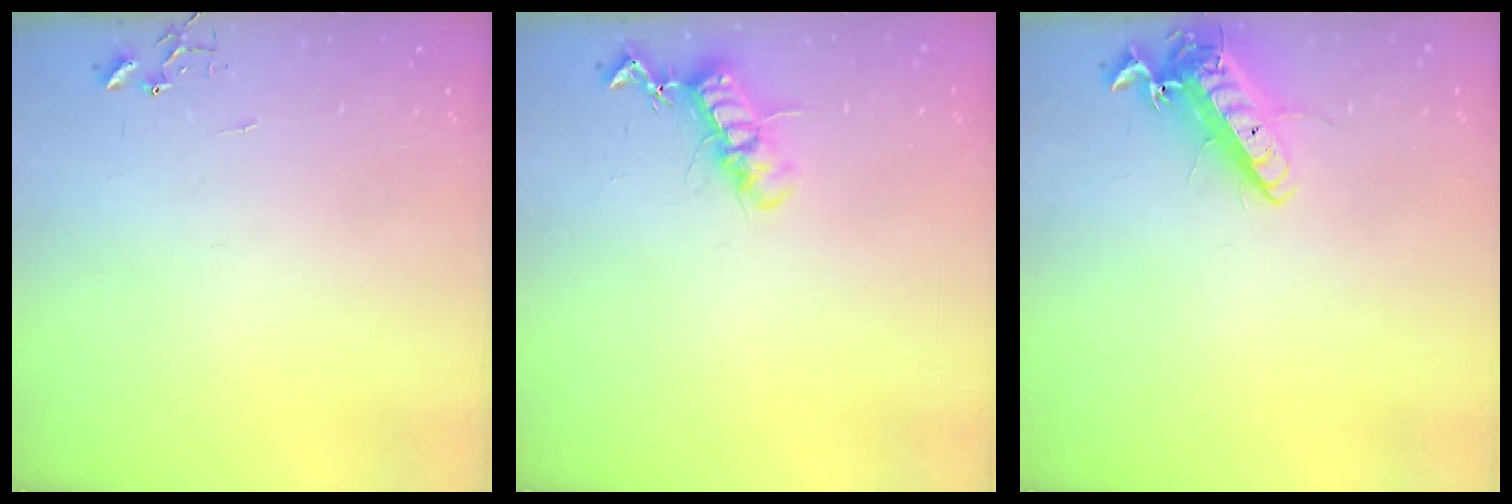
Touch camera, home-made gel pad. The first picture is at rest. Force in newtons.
{"total": 12.5, "press": 12.5, "slide": 0.6}
{"total": 14.0, "press": 13.9, "slide": 2.0}